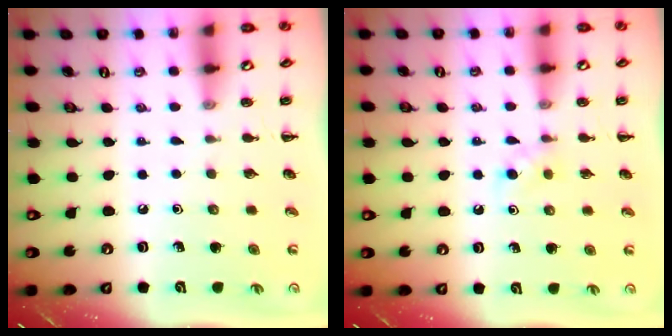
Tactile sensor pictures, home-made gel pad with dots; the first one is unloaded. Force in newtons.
{"total": 3.8, "press": 3.5, "slide": 1.6}